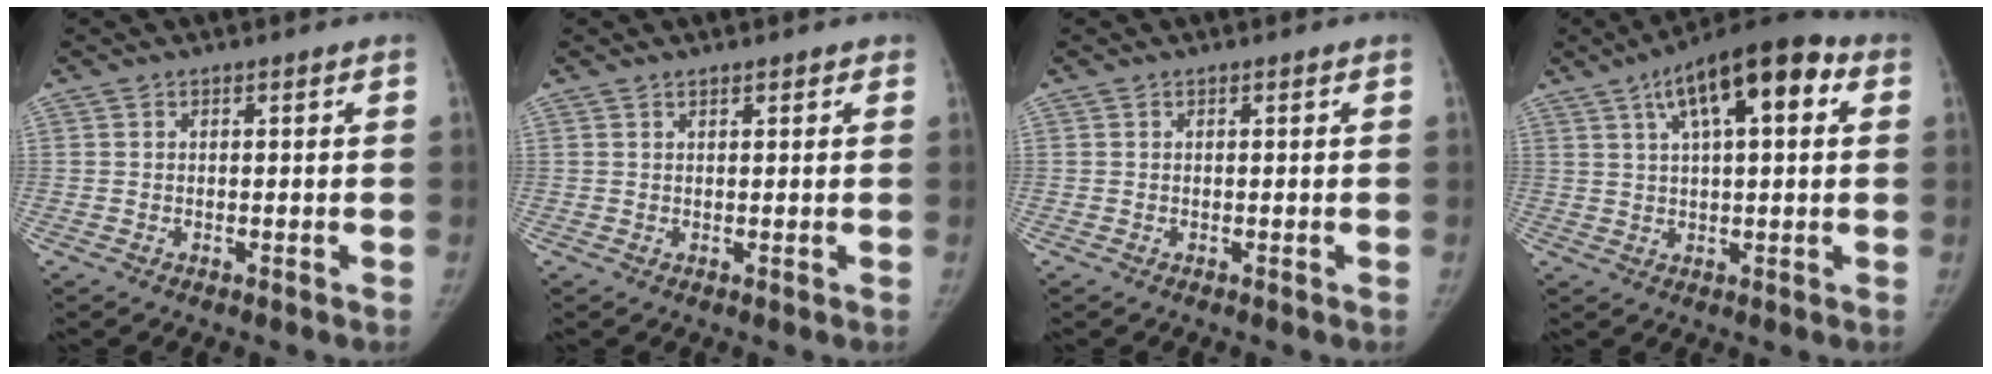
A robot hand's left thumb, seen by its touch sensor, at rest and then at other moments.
{"total": 1.1, "force": [0.9, 0.5, 0.4], "torque": [-0.003, -0.004, 0.010]}
{"total": 0.0}
{"total": 15.0, "force": [5.8, 5.7, 12.6], "torque": [-0.174, 0.017, 0.082]}